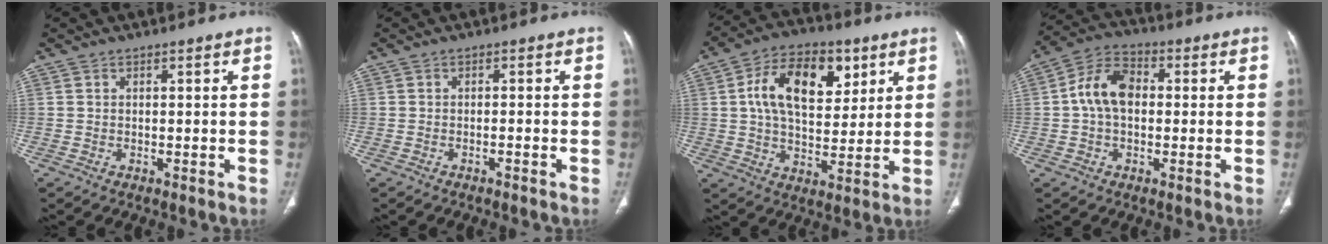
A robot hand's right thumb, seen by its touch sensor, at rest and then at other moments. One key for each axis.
{"total": 1.0, "fx": -0.9, "fy": 0.1, "fz": 0.6, "tx": -0.016, "ty": 0.014, "tz": -0.013}
{"total": 16.0, "fx": 5.2, "fy": 9.5, "fz": 11.8, "tx": -0.168, "ty": -0.005, "tz": 0.085}
{"total": 9.4, "fx": 0.4, "fy": 6.3, "fz": 6.9, "tx": -0.123, "ty": 0.027, "tz": -0.002}